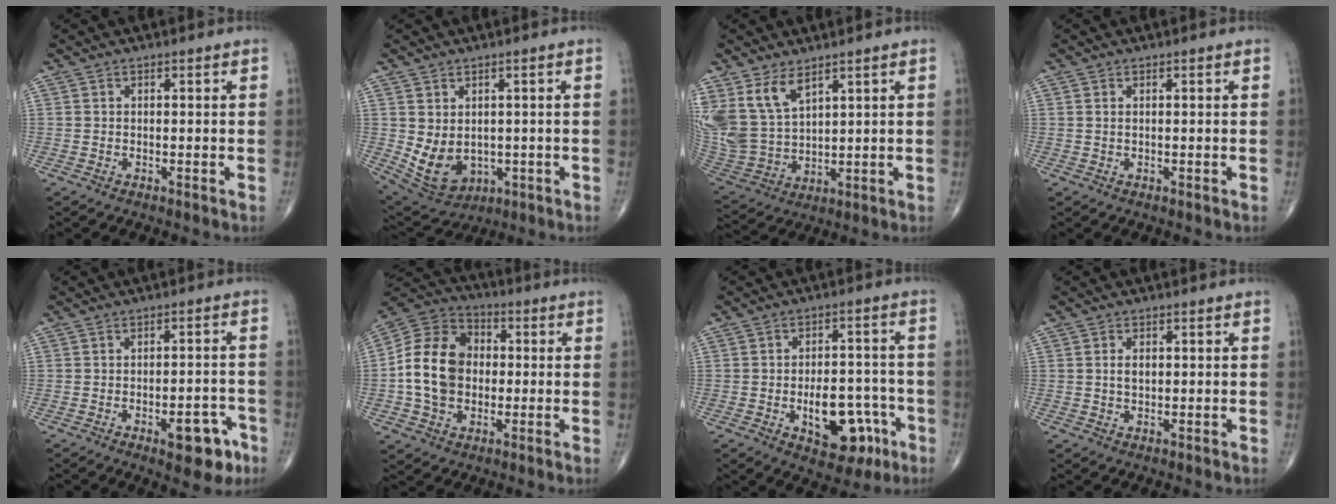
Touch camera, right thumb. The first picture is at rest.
{"total": 9.5, "force": [-0.7, 7.1, 6.2], "torque": [-0.094, -0.008, 0.018]}
{"total": 12.3, "force": [7.1, 6.5, 7.7], "torque": [-0.152, -0.028, 0.165]}
{"total": 0.6, "force": [0.2, 0.3, 0.4], "torque": [-0.011, 0.002, 0.006]}
{"total": 7.9, "force": [-3.9, 3.5, 6.0], "torque": [-0.059, 0.024, -0.045]}
{"total": 15.5, "force": [-0.6, 11.9, 9.9], "torque": [-0.163, 0.028, -0.015]}
{"total": 12.8, "force": [-4.5, 7.2, 9.5], "torque": [-0.106, 0.032, -0.053]}
{"total": 2.6, "force": [0.5, 1.5, 2.0], "torque": [-0.031, -0.001, 0.010]}